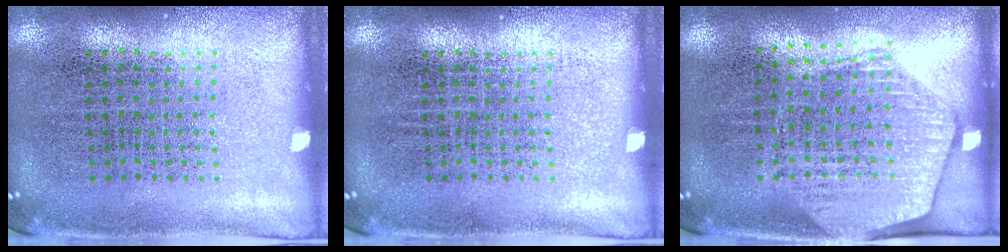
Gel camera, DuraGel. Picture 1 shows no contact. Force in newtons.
{"total": 0.0}
{"total": 1.8, "press": 1.6, "slide": 0.7}